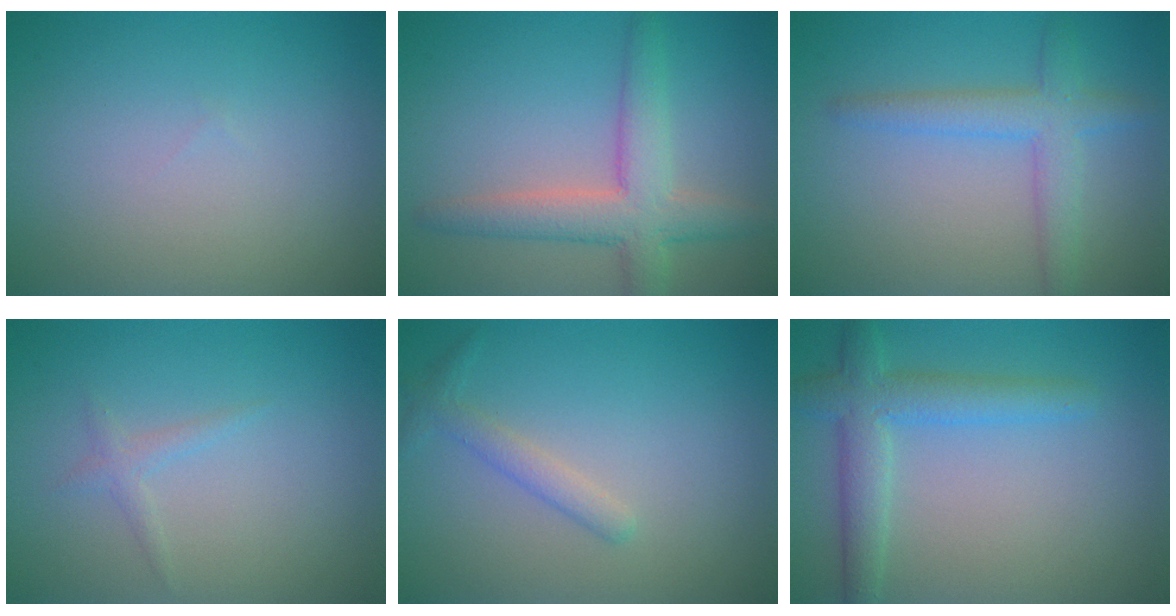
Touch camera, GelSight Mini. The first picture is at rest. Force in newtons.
{"total": 5.1, "press": 5.1, "slide": 0.3}
{"total": 3.6, "press": 3.6, "slide": 0.0}
{"total": 1.0, "press": 1.0, "slide": 0.1}
{"total": 1.7, "press": 1.7, "slide": 0.1}
{"total": 4.1, "press": 4.1, "slide": 0.1}